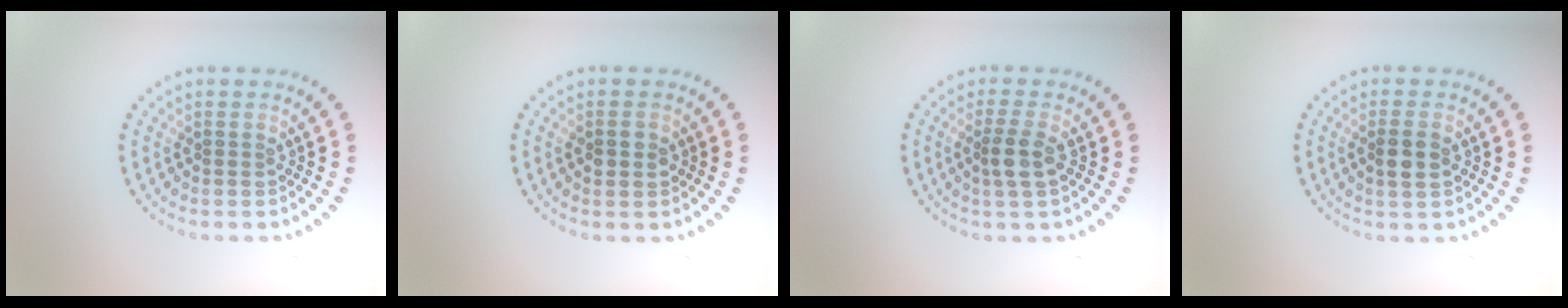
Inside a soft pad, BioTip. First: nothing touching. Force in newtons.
{"total": 1.8, "press": 1.8, "slide": 0.0}
{"total": 2.3, "press": 1.9, "slide": 1.2}
{"total": 2.0, "press": 2.0, "slide": 0.6}